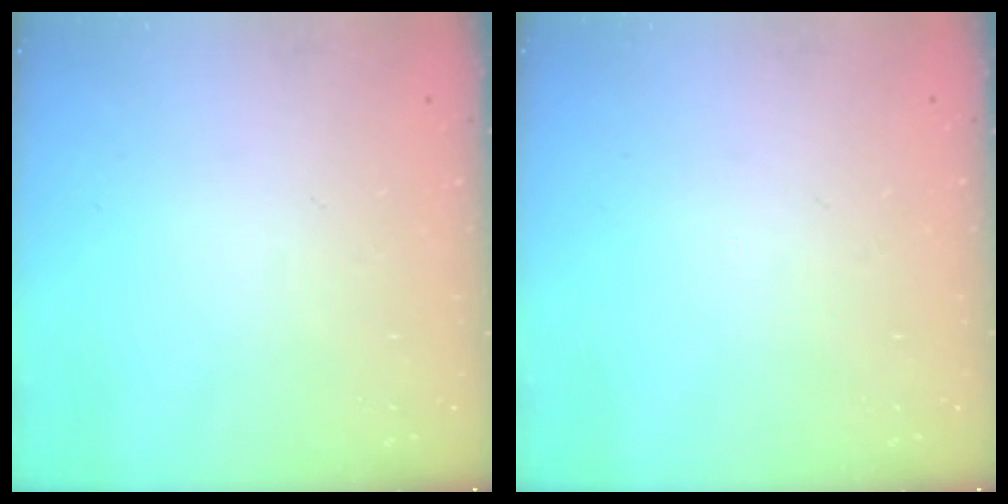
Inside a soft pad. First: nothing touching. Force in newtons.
{"total": 0.0}